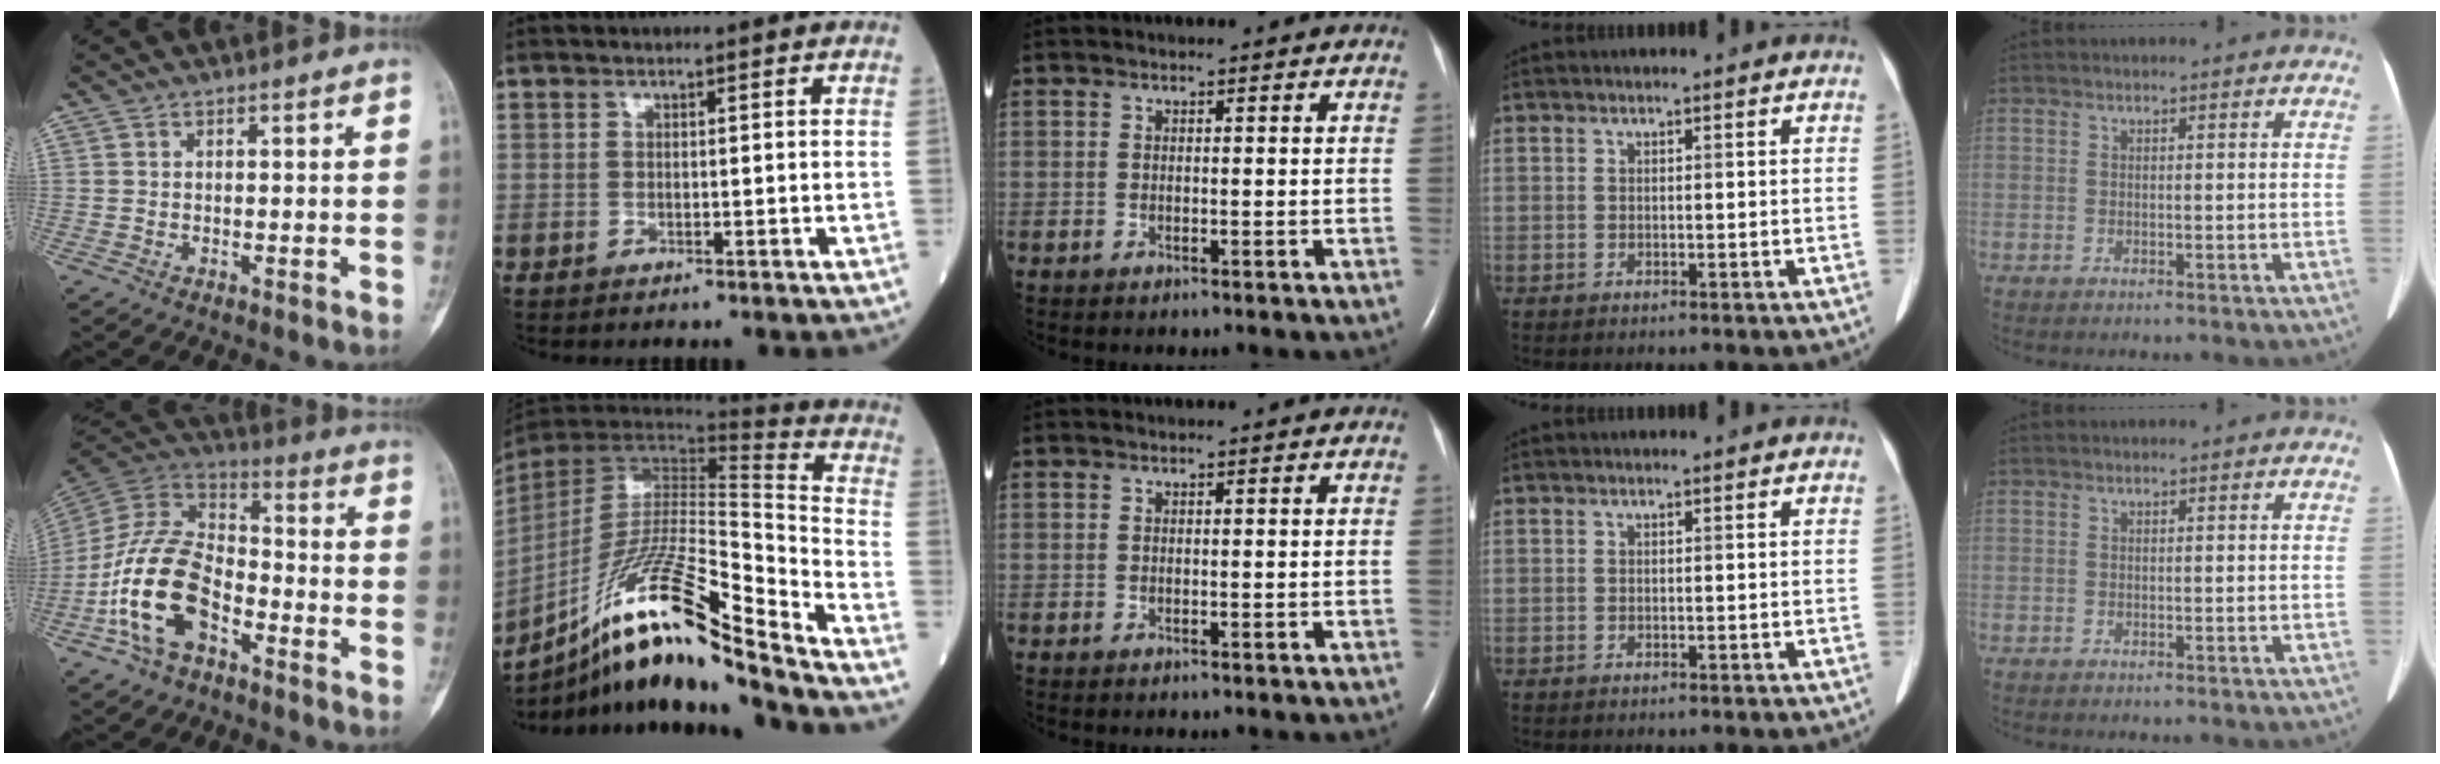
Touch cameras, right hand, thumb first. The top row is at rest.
{"thumb": {"total": 17.7, "force": [-7.1, 10.0, 12.7], "torque": [-0.239, 0.056, -0.140]}, "index": {"total": 22.9, "force": [-16.7, 0.4, 15.7], "torque": [-0.295, -0.020, -0.306]}}